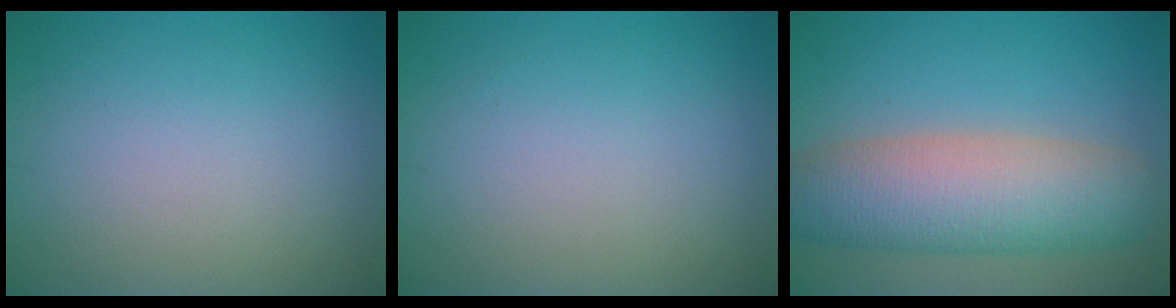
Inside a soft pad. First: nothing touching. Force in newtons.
{"total": 0.0}
{"total": 9.0, "press": 9.0, "slide": 0.7}